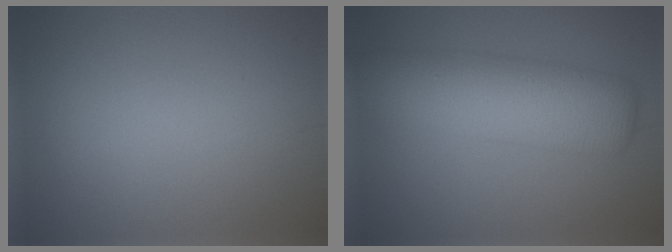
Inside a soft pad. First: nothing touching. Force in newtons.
{"total": 7.4, "press": 7.4, "slide": 0.3}